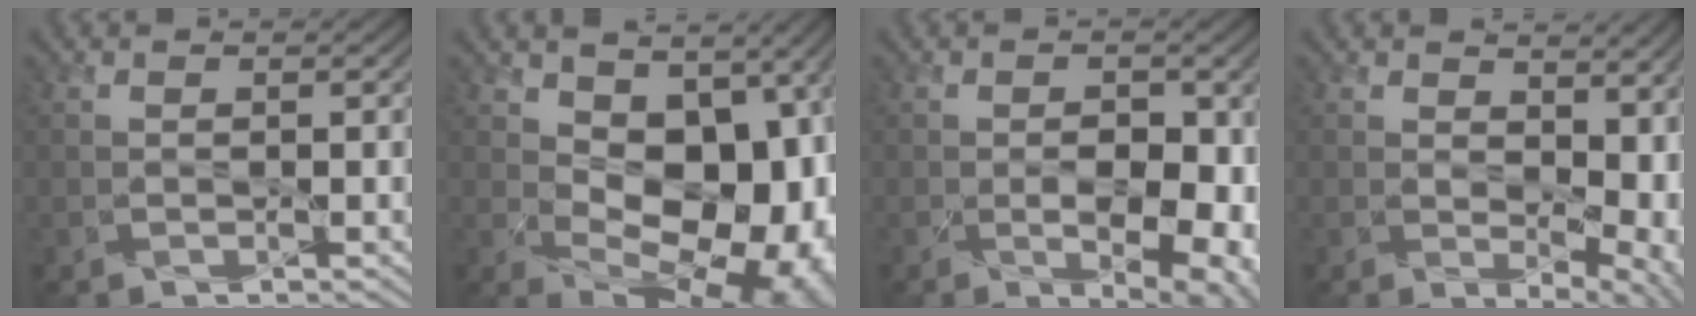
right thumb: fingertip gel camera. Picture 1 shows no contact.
{"total": 15.5, "force": [1.5, 10.3, 11.5], "torque": [-0.147, -0.034, 0.056]}
{"total": 8.2, "force": [-1.8, 4.7, 6.4], "torque": [-0.065, -0.030, 0.000]}
{"total": 10.3, "force": [2.3, 6.8, 7.4], "torque": [-0.089, -0.025, 0.075]}